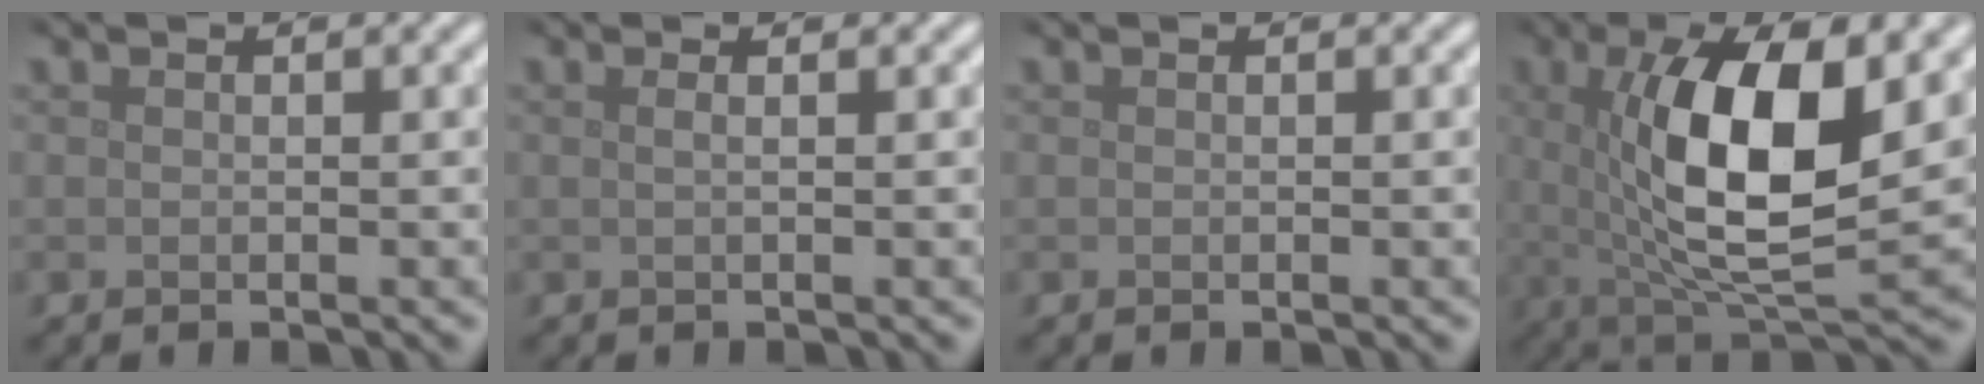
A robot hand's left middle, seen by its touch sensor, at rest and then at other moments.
{"total": 1.1, "force": [0.3, 0.4, 1.0], "torque": [-0.009, -0.002, -0.006]}
{"total": 0.0}
{"total": 10.7, "force": [1.7, 3.6, 9.9], "torque": [-0.166, -0.005, 0.031]}